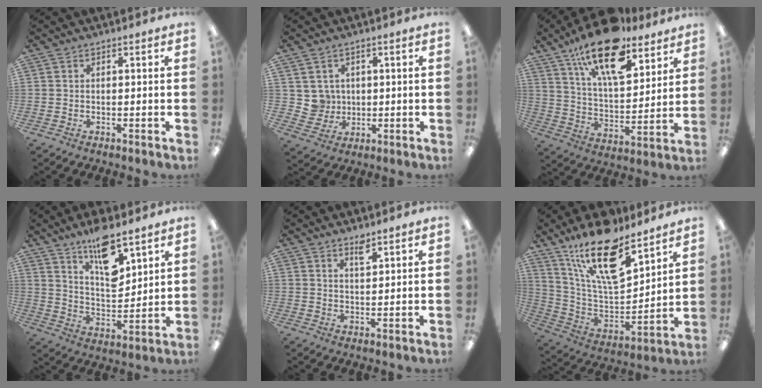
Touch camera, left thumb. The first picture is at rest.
{"total": 4.9, "force": [1.9, 4.5, -0.2], "torque": [-0.003, -0.004, 0.037]}
{"total": 20.5, "force": [14.1, 8.3, 12.4], "torque": [-0.206, -0.075, 0.242]}
{"total": 13.1, "force": [9.4, 4.6, 7.8], "torque": [-0.119, -0.056, 0.161]}
{"total": 3.1, "force": [2.5, 0.8, 1.6], "torque": [-0.022, -0.008, 0.042]}
{"total": 21.0, "force": [14.9, 7.4, 12.9], "torque": [-0.232, -0.090, 0.259]}